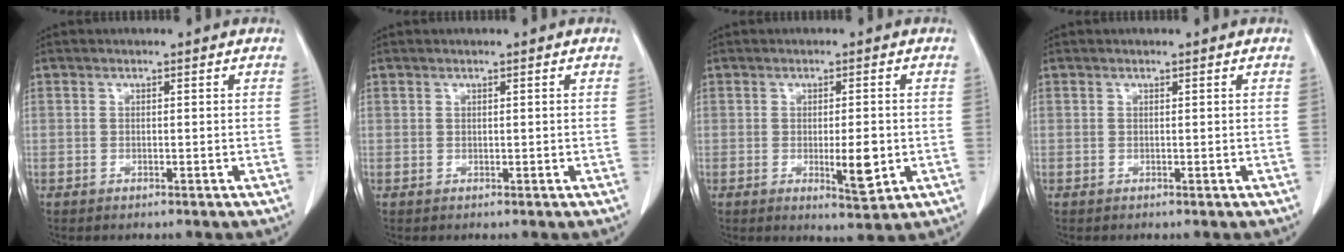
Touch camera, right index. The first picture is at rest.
{"total": 0.0}
{"total": 5.1, "force": [-0.8, 1.2, 4.9], "torque": [-0.072, -0.008, -0.005]}
{"total": 0.0}